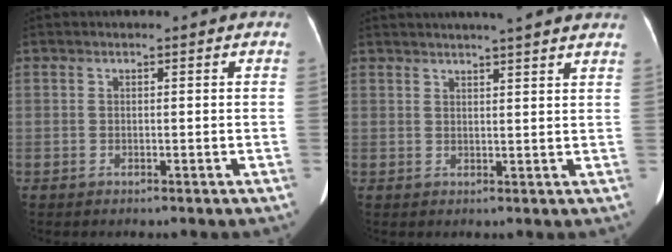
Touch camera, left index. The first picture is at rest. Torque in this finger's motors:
{"motor_torque": [0.58, -0.69, 0.27, 0.08]}